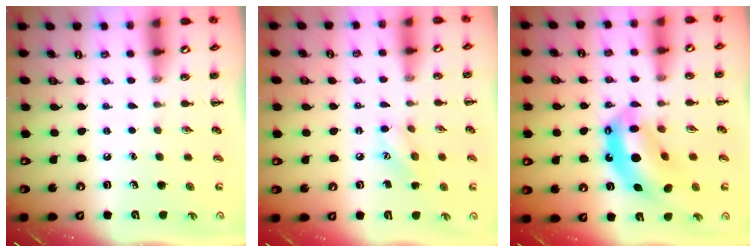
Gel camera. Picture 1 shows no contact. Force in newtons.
{"total": 6.7, "press": 6.7, "slide": 0.7}
{"total": 12.4, "press": 12.0, "slide": 3.2}